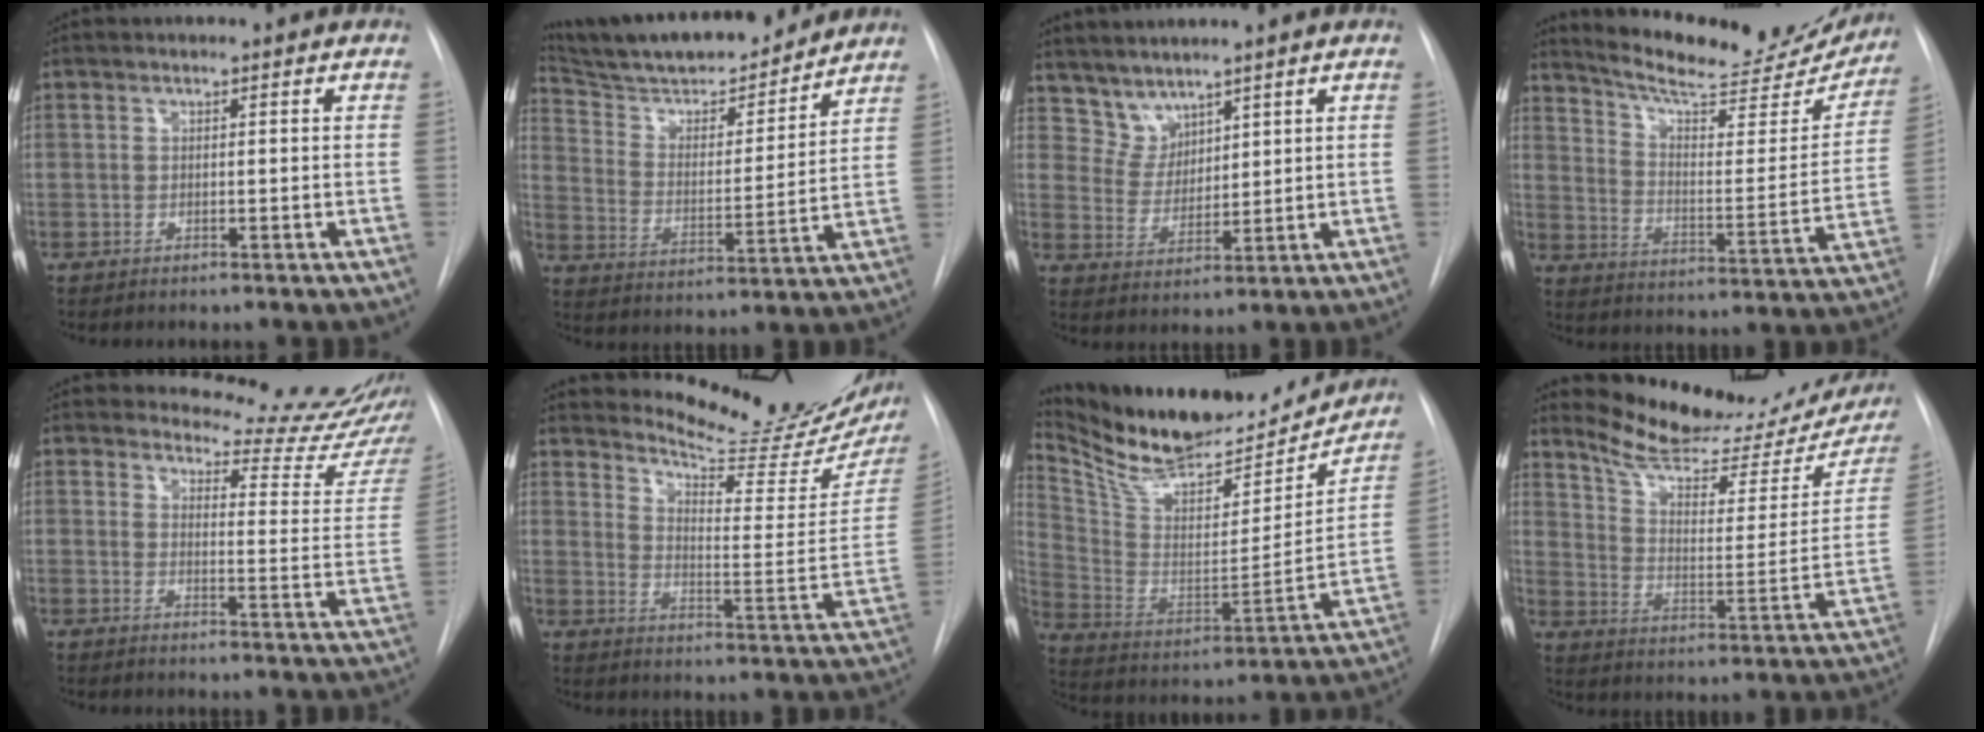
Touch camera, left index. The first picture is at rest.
{"total": 20.9, "force": [19.0, 3.5, 7.9], "torque": [-0.132, 0.000, 0.298]}
{"total": 4.7, "force": [4.4, 1.6, -0.2], "torque": [0.001, 0.009, 0.099]}
{"total": 24.1, "force": [21.8, 4.7, 8.9], "torque": [-0.130, -0.042, 0.293]}
{"total": 14.9, "force": [14.7, 1.4, 2.0], "torque": [-0.007, -0.111, 0.153]}
{"total": 19.8, "force": [18.6, 1.9, 6.6], "torque": [-0.097, -0.098, 0.239]}
{"total": 26.0, "force": [23.4, 7.0, 9.0], "torque": [-0.169, -0.031, 0.359]}
{"total": 23.1, "force": [20.7, 5.9, 8.4], "torque": [-0.113, -0.047, 0.274]}